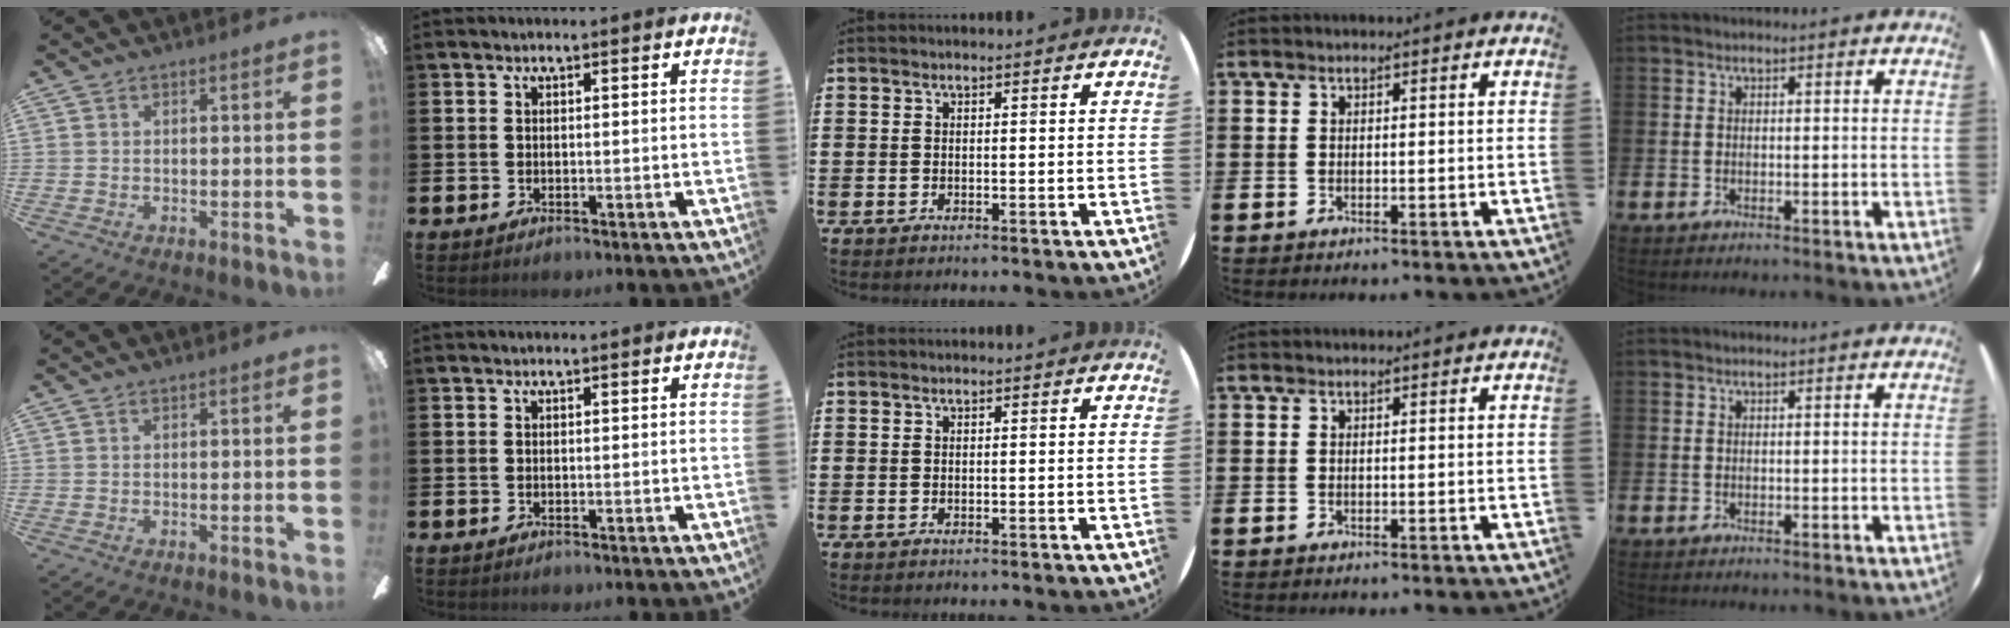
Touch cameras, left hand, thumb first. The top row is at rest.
{}